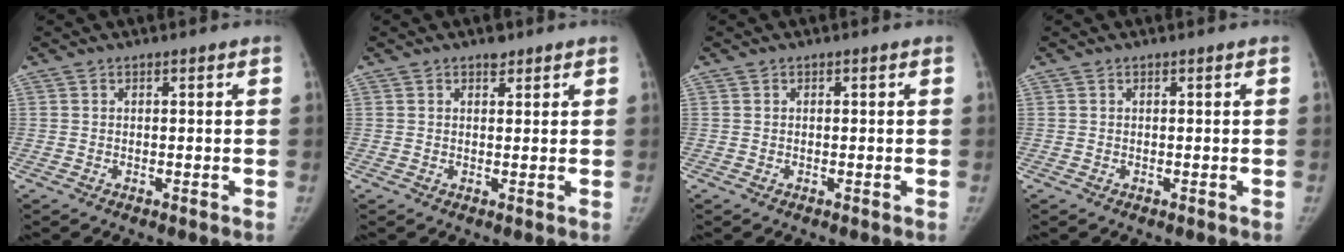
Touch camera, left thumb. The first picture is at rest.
{"total": 1.7, "force": [1.3, 0.9, 0.7], "torque": [0.000, -0.006, 0.017]}
{"total": 0.0}
{"total": 0.0}